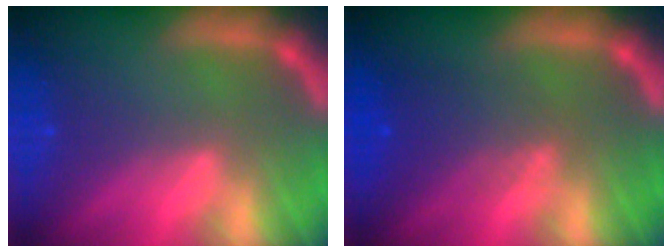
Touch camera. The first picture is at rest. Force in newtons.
{"total": 4.1}